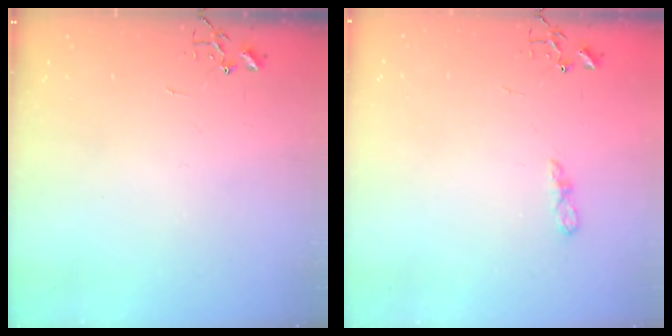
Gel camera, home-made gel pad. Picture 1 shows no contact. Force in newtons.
{"total": 5.0, "press": 5.0, "slide": 0.5}